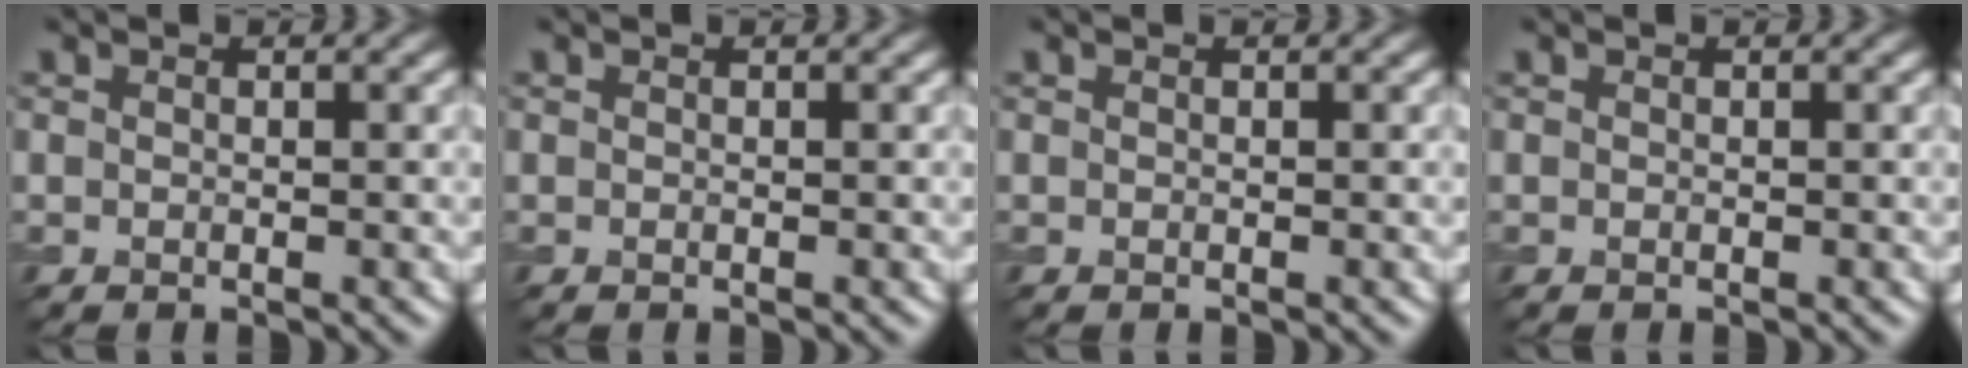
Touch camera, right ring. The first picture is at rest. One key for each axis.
{"total": 0.0}
{"total": 0.0}
{"total": 0.0}